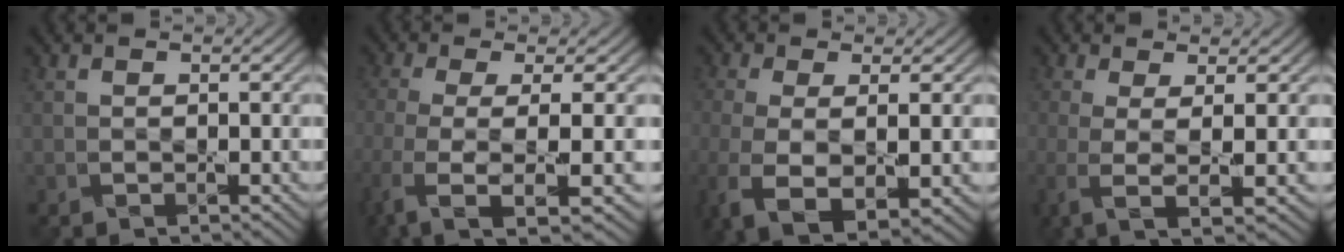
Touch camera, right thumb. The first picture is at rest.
{"total": 7.7, "force": [-2.5, 1.9, 7.0], "torque": [-0.142, -0.019, -0.054]}
{"total": 8.6, "force": [-3.4, 3.7, 7.0], "torque": [-0.170, -0.038, -0.057]}
{"total": 5.3, "force": [-0.4, 1.2, 5.2], "torque": [-0.106, -0.012, -0.009]}